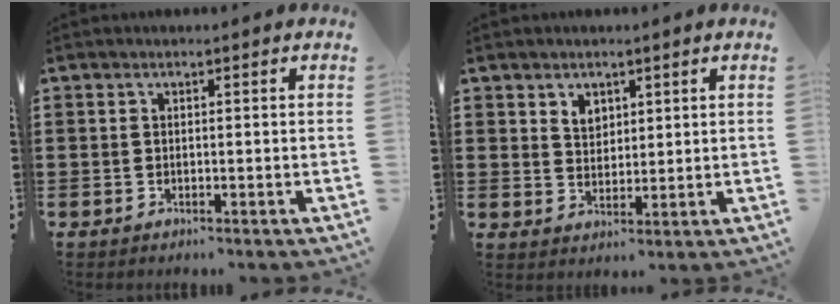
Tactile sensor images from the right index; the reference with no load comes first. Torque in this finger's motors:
{"motor_torque": [0.01, -0.01, 0.03, 0.05]}